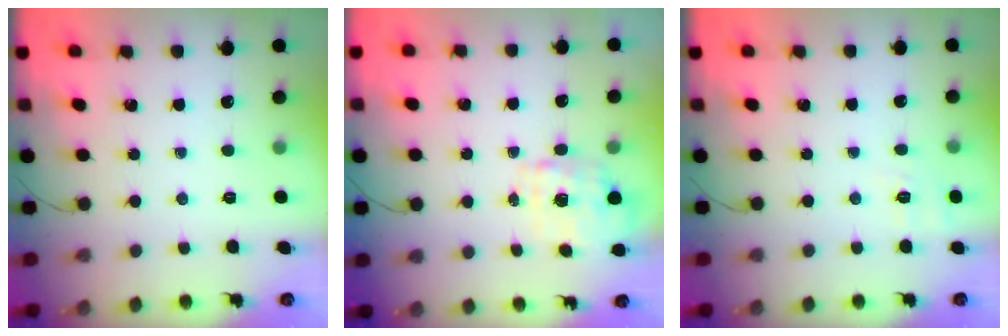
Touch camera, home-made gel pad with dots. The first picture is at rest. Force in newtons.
{"total": 1.7, "press": 1.6, "slide": 0.5}
{"total": 5.4, "press": 4.9, "slide": 2.1}